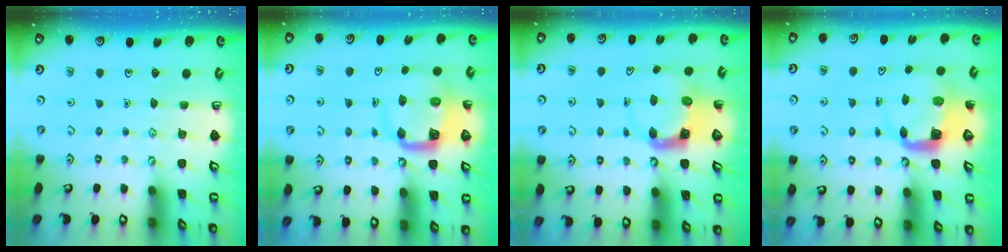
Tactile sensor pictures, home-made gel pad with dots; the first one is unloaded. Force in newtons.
{"total": 7.8, "press": 7.7, "slide": 1.0}
{"total": 3.7, "press": 3.7, "slide": 0.6}
{"total": 3.9, "press": 3.9, "slide": 0.5}